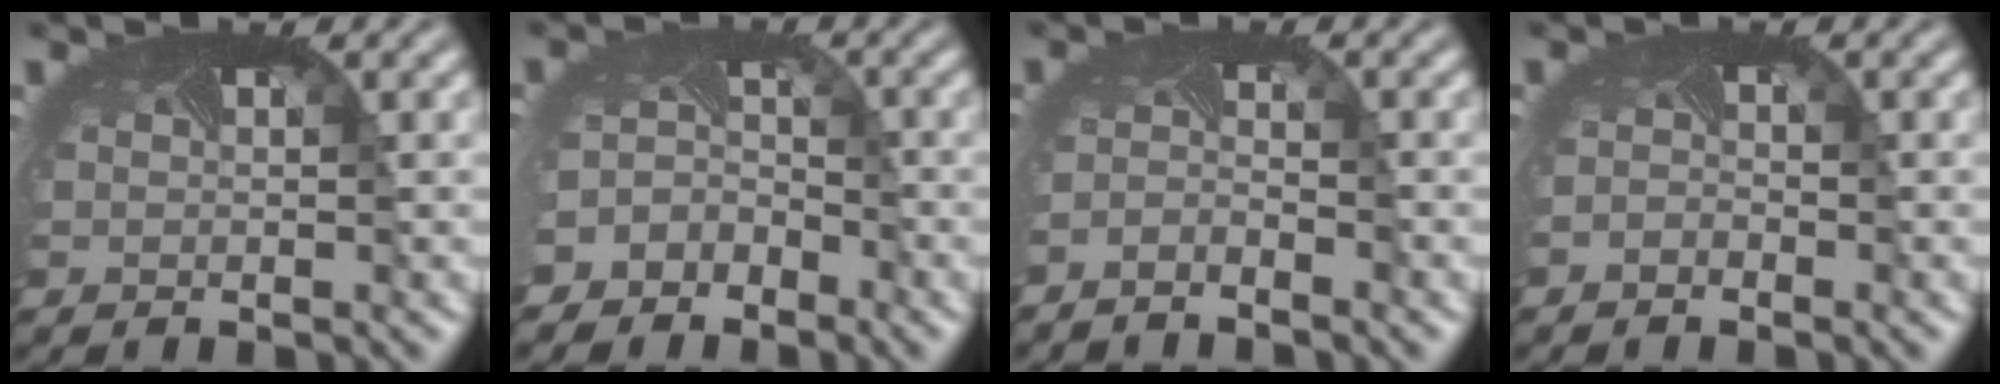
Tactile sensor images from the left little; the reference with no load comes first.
{"total": 3.7, "force": [-3.0, 2.0, -0.8], "torque": [0.014, -0.001, -0.053]}
{"total": 1.5, "force": [-1.5, -0.2, -0.1], "torque": [-0.018, -0.008, -0.035]}
{"total": 0.7, "force": [-0.6, 0.2, -0.2], "torque": [-0.012, -0.007, -0.014]}